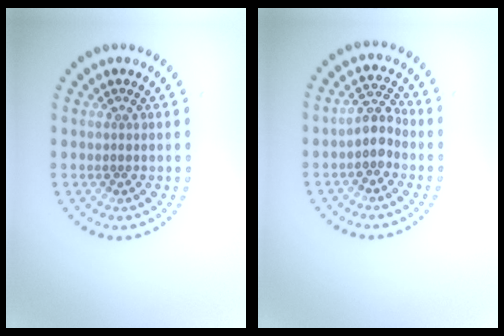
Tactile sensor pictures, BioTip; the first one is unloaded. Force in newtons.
{"total": 2.4, "press": 2.0, "slide": 1.3}